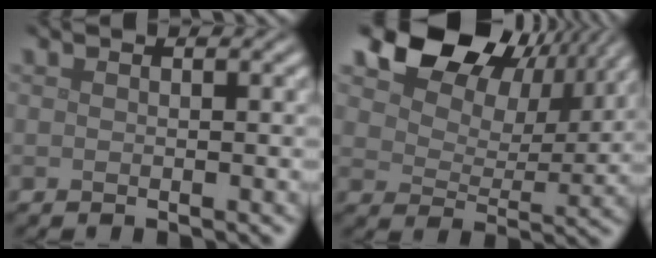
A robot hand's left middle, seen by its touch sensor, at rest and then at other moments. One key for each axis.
{"total": 11.1, "fx": 6.9, "fy": 6.6, "fz": 5.8, "tx": -0.104, "ty": 0.003, "tz": 0.118}